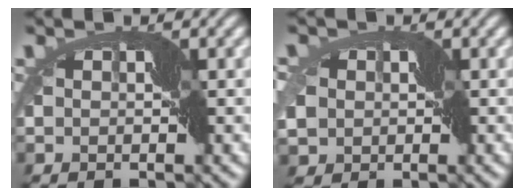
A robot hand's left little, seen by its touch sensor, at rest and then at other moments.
{"total": 7.3, "force": [-0.6, 5.9, 4.2], "torque": [-0.087, 0.000, -0.044]}